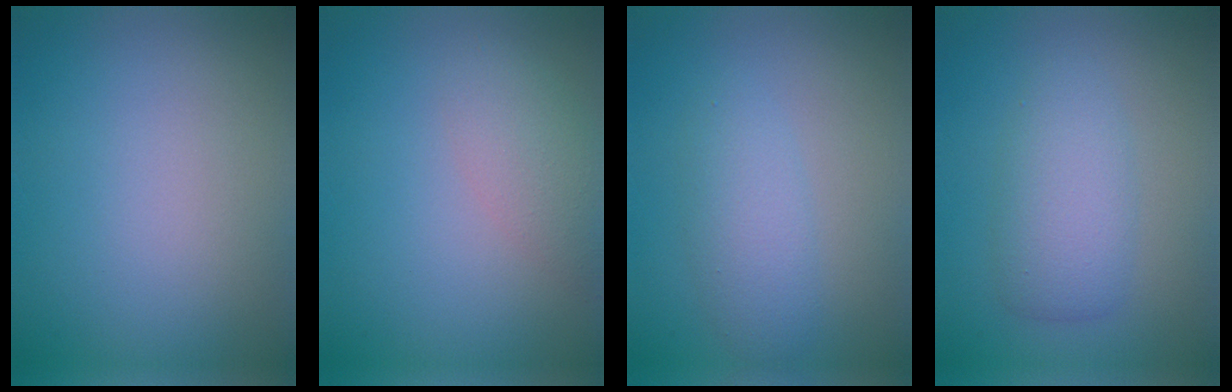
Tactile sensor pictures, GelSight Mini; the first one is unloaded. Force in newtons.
{"total": 2.8, "press": 2.8, "slide": 0.1}
{"total": 2.8, "press": 2.8, "slide": 0.2}
{"total": 3.7, "press": 3.7, "slide": 0.1}